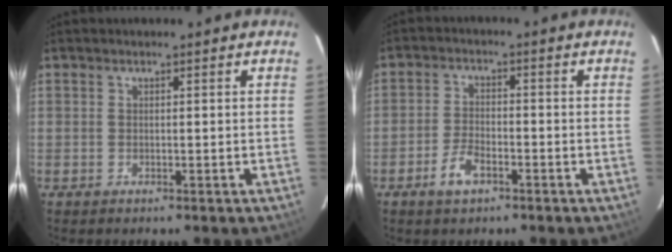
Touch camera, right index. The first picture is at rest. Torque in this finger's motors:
{"motor_torque": [0.45, -0.42, 0.30, 0.06]}